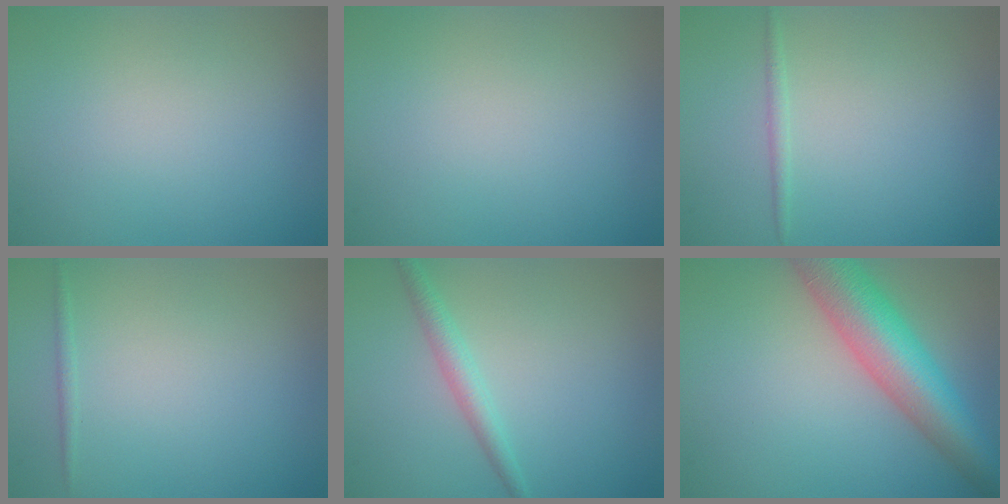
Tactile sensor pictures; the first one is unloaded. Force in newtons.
{"total": 0.0}
{"total": 0.8, "press": 0.8, "slide": 0.0}
{"total": 0.6, "press": 0.6, "slide": 0.0}
{"total": 2.0, "press": 2.0, "slide": 0.1}
{"total": 8.4, "press": 8.4, "slide": 0.4}